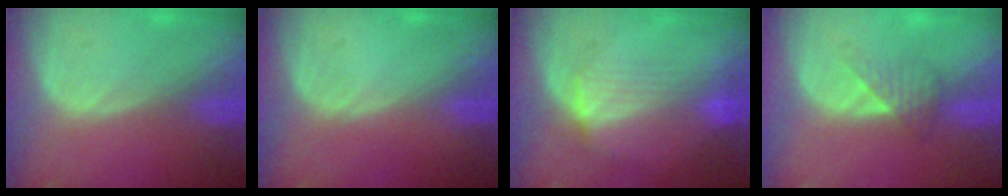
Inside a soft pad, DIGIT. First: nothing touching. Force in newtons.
{"total": 0.0}
{"total": 7.2, "press": 6.7, "slide": 2.6}
{"total": 3.4, "press": 3.1, "slide": 1.4}